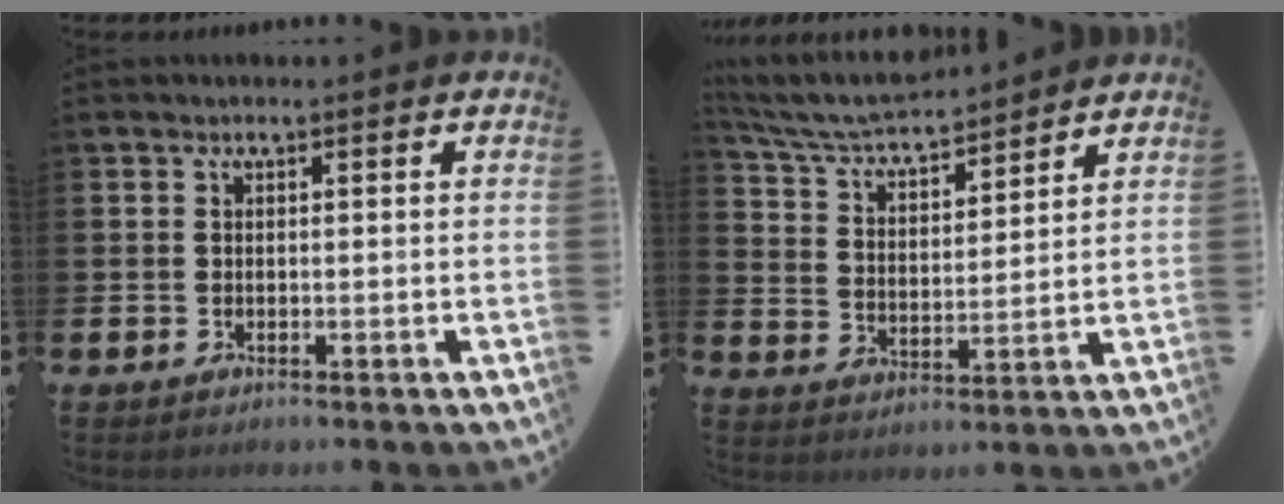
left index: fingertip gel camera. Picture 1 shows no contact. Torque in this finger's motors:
{"motor_torque": [1.09, -1.05, 0.35, 0.16]}